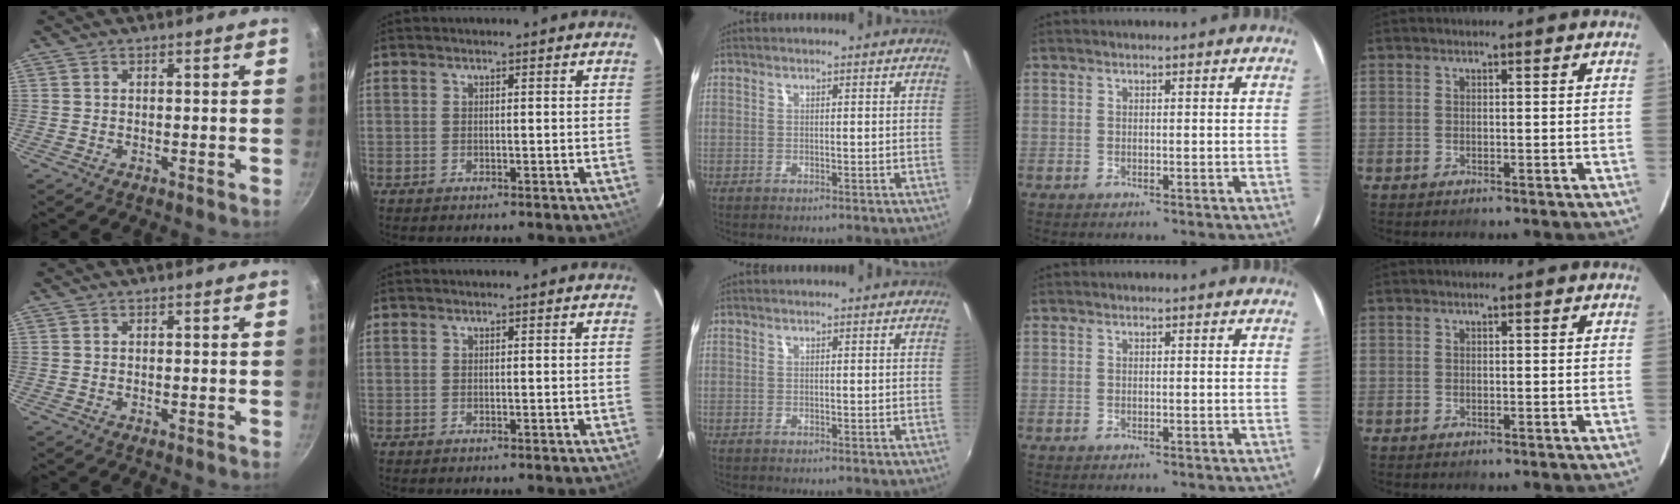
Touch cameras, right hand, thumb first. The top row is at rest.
{}